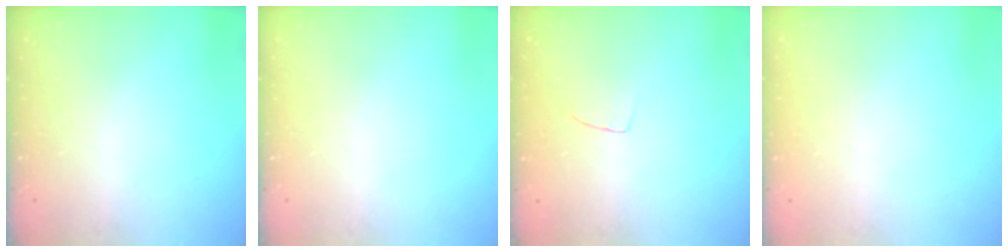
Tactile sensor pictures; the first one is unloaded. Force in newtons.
{"total": 0.0}
{"total": 3.9, "press": 3.9, "slide": 0.3}
{"total": 0.0}